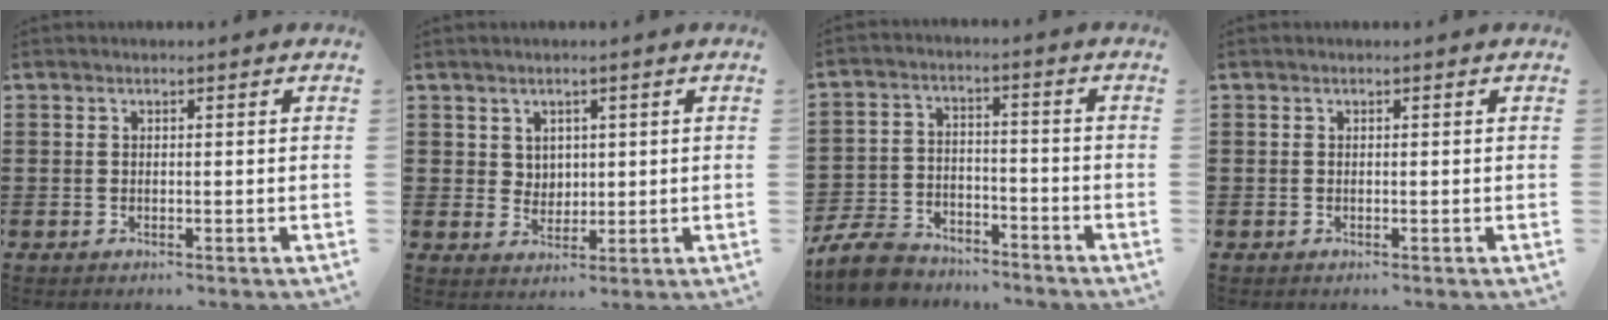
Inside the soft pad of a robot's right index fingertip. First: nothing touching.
{"total": 2.8, "force": [1.7, 2.2, 0.5], "torque": [-0.020, 0.010, 0.031]}
{"total": 8.0, "force": [-7.5, 2.0, 2.0], "torque": [-0.053, 0.017, -0.149]}
{"total": 0.0}